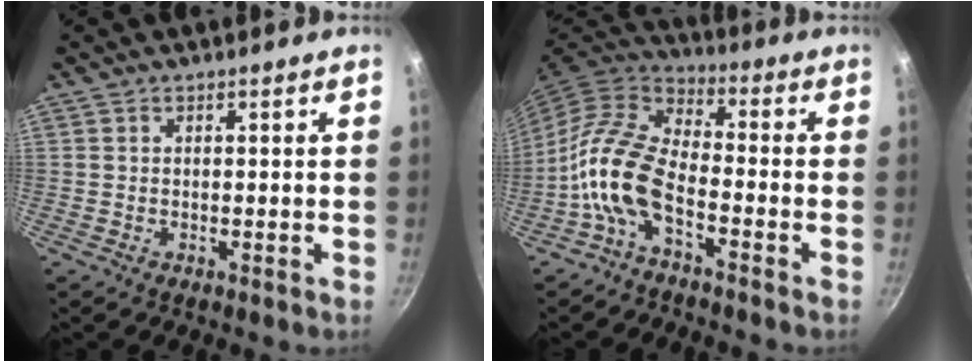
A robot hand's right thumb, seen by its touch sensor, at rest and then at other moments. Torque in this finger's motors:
{"motor_torque": [2.39, 2.05, 1.19, -1.36, 0.71]}